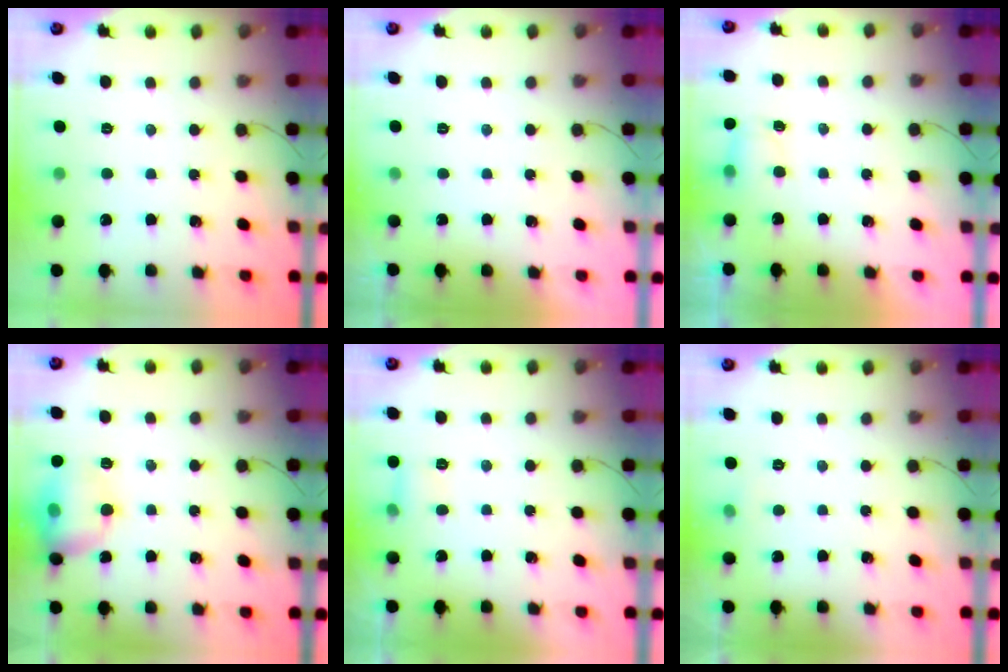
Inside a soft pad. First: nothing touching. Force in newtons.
{"total": 0.0}
{"total": 4.2, "press": 4.0, "slide": 1.2}
{"total": 12.8, "press": 12.6, "slide": 2.1}
{"total": 4.9, "press": 4.0, "slide": 2.7}
{"total": 3.1, "press": 2.9, "slide": 1.1}